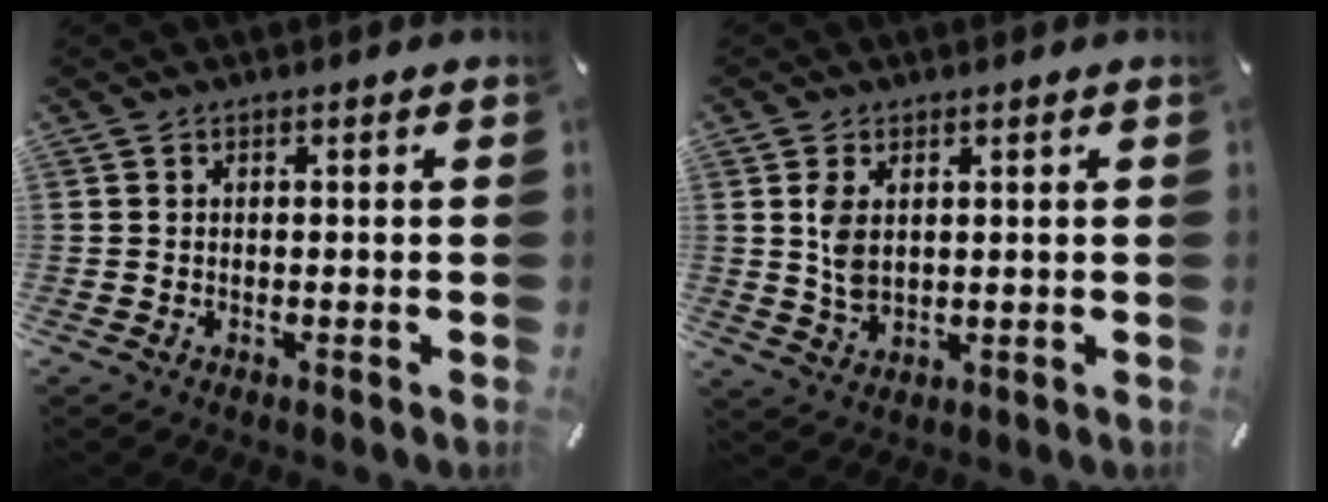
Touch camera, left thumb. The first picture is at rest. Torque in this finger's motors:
{"motor_torque": [1.24, 1.09, 0.72, -0.59, 0.05]}